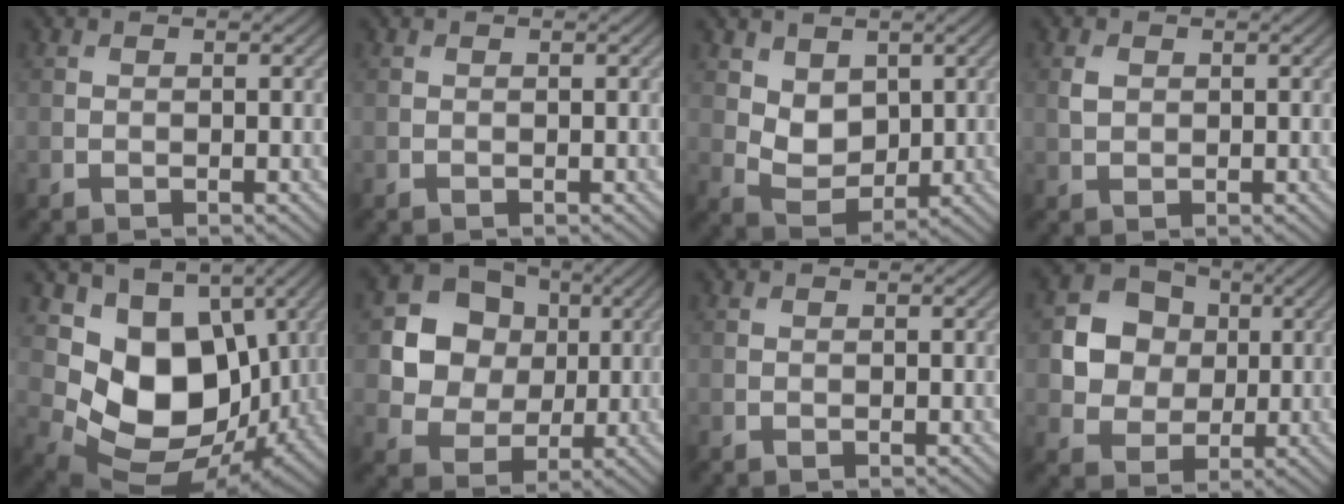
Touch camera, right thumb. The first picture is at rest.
{"total": 0.0}
{"total": 4.8, "force": [2.0, 3.5, 2.6], "torque": [-0.067, -0.013, 0.036]}
{"total": 1.6, "force": [0.4, 1.2, 1.0], "torque": [-0.025, 0.001, 0.010]}
{"total": 12.1, "force": [1.6, 9.1, 7.9], "torque": [-0.155, -0.032, 0.034]}
{"total": 11.0, "force": [2.4, 9.6, 4.9], "torque": [-0.127, 0.021, 0.046]}
{"total": 0.0}
{"total": 8.8, "force": [1.6, 7.6, 4.0], "torque": [-0.105, 0.020, 0.014]}